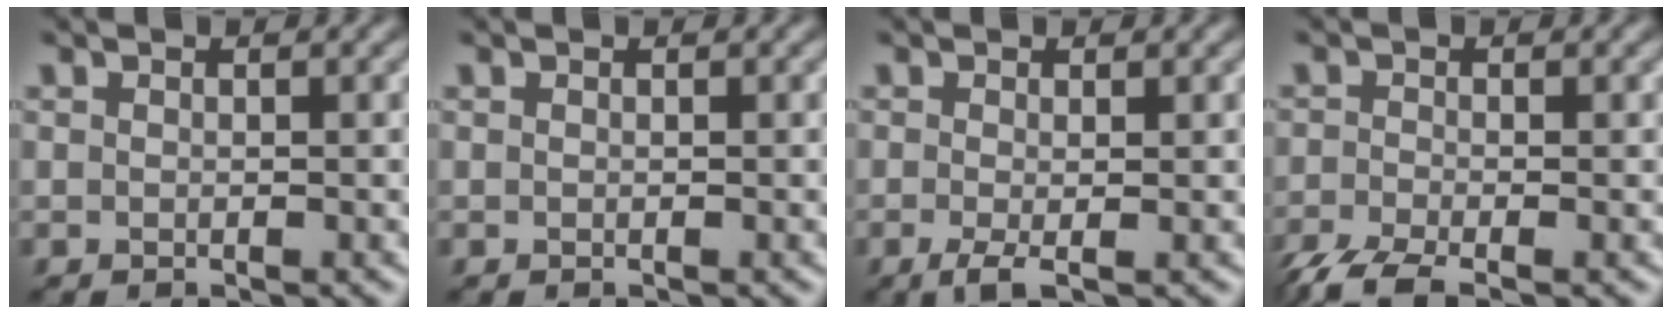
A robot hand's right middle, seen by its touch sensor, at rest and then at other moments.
{"total": 0.0}
{"total": 1.8, "force": [-0.6, 0.4, 1.7], "torque": [-0.037, -0.009, -0.014]}
{"total": 4.2, "force": [-3.1, 1.1, 2.6], "torque": [-0.057, -0.014, -0.073]}